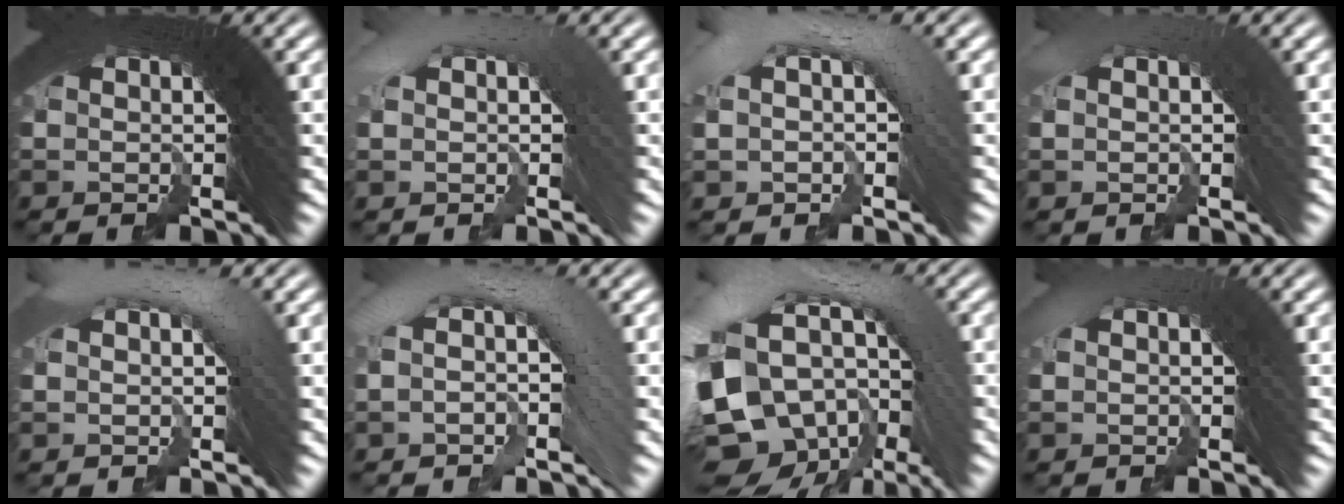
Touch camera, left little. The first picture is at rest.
{"total": 1.5, "force": [0.6, 0.1, 1.4], "torque": [-0.011, 0.034, 0.005]}
{"total": 3.0, "force": [0.5, 1.3, 2.6], "torque": [-0.042, 0.030, -0.001]}
{"total": 0.6, "force": [-0.1, -0.5, 0.3], "torque": [0.009, 0.024, -0.002]}
{"total": 1.9, "force": [1.1, -0.1, 1.5], "torque": [-0.021, 0.027, 0.015]}
{"total": 3.9, "force": [0.5, 1.5, 3.6], "torque": [-0.043, 0.030, -0.002]}
{"total": 12.3, "force": [-1.9, 8.7, 8.4], "torque": [-0.179, -0.017, -0.029]}
{"total": 0.7, "force": [-0.2, -0.6, -0.3], "torque": [0.011, 0.016, -0.003]}